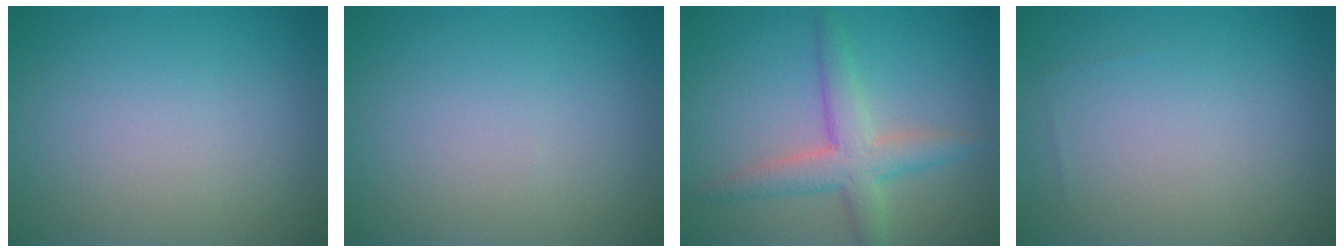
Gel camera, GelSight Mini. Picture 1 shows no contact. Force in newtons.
{"total": 0.0}
{"total": 4.1, "press": 4.1, "slide": 0.1}
{"total": 0.0}